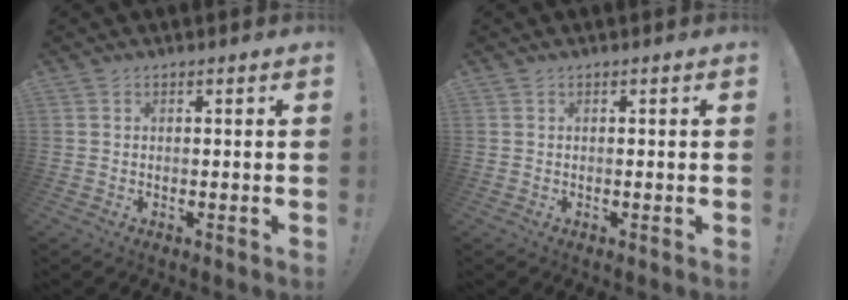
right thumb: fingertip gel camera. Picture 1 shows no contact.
{"total": 0.0}